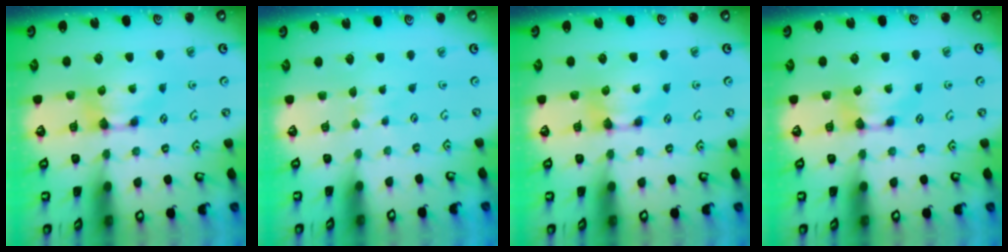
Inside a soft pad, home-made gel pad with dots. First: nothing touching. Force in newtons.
{"total": 3.2, "press": 3.2, "slide": 0.3}
{"total": 0.0}
{"total": 0.0}